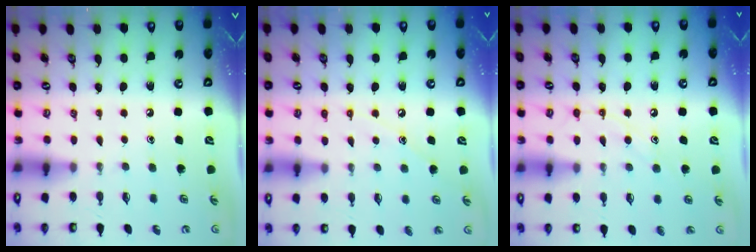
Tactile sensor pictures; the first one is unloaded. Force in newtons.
{"total": 6.5, "press": 6.5, "slide": 0.3}
{"total": 9.6, "press": 9.6, "slide": 0.7}